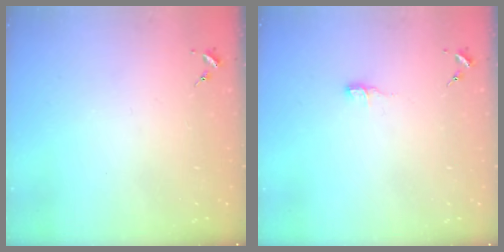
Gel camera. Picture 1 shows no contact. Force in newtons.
{"total": 5.0, "press": 5.0, "slide": 0.4}